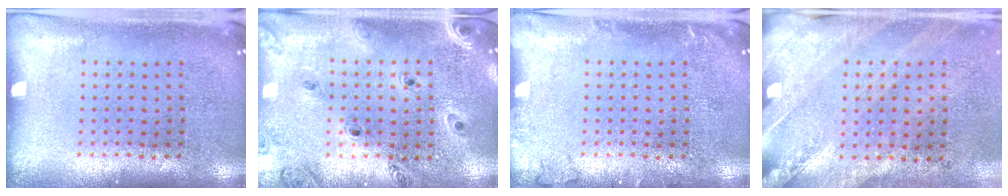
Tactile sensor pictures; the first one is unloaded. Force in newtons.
{"total": 1.4, "press": 1.4, "slide": 0.2}
{"total": 1.1, "press": 1.0, "slide": 0.3}
{"total": 2.5, "press": 2.0, "slide": 1.4}